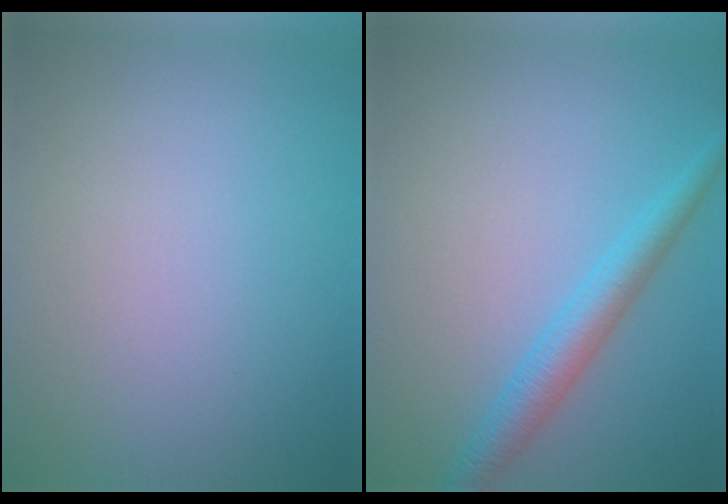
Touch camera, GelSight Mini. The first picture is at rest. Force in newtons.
{"total": 3.0, "press": 3.0, "slide": 0.2}